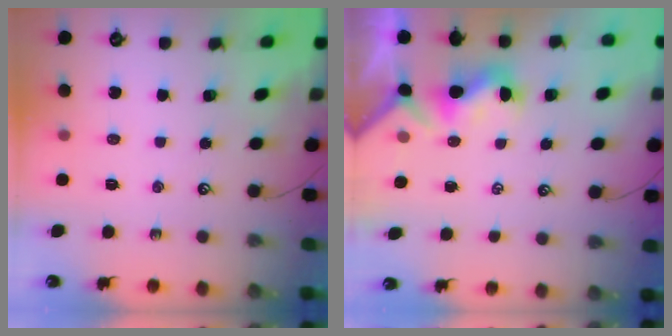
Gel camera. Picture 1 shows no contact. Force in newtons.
{"total": 1.2, "press": 1.0, "slide": 0.7}